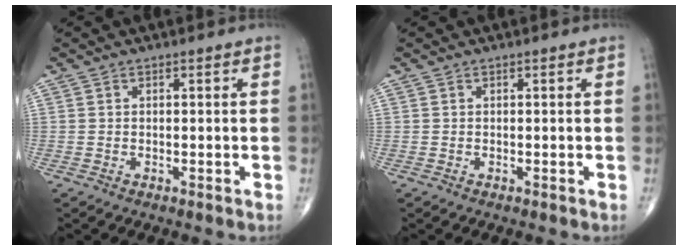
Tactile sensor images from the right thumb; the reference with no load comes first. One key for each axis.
{"total": 0.0}